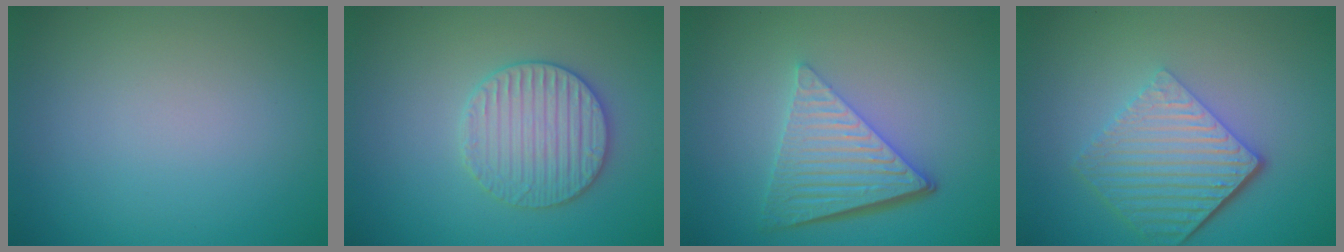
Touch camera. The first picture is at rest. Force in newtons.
{"total": 3.6, "press": 3.5, "slide": 0.9}
{"total": 6.4, "press": 4.3, "slide": 4.7}
{"total": 6.2, "press": 4.2, "slide": 4.5}